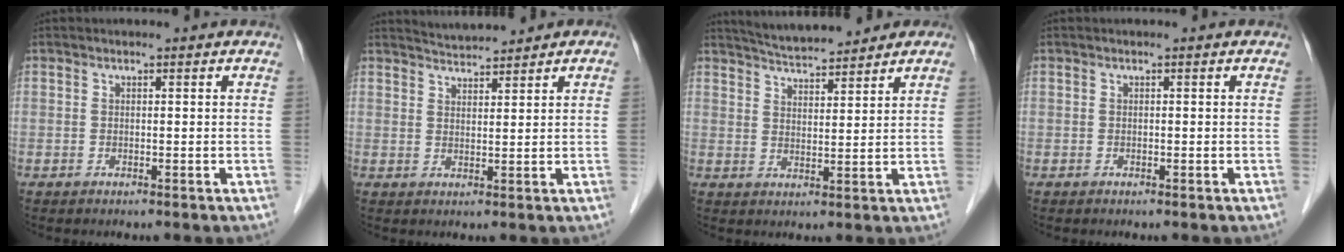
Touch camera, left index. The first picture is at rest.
{"total": 3.3, "force": [3.3, 0.1, 0.2], "torque": [-0.008, 0.016, 0.060]}
{"total": 7.3, "force": [6.8, 0.7, 2.5], "torque": [-0.049, 0.020, 0.119]}
{"total": 0.0}